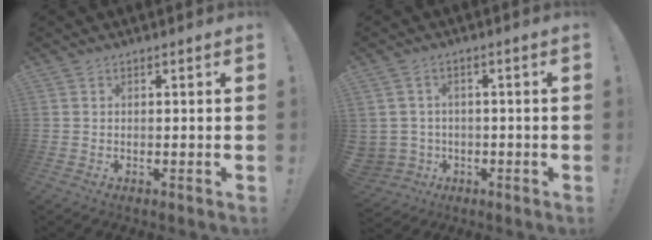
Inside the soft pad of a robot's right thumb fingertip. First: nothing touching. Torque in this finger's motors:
{"motor_torque": [0.32, 0.67, 0.88, -0.40, 0.07]}